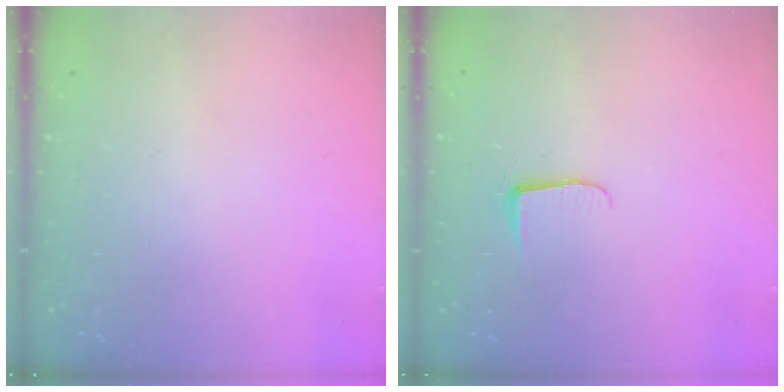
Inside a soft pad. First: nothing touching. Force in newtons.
{"total": 5.1, "press": 5.1, "slide": 0.5}